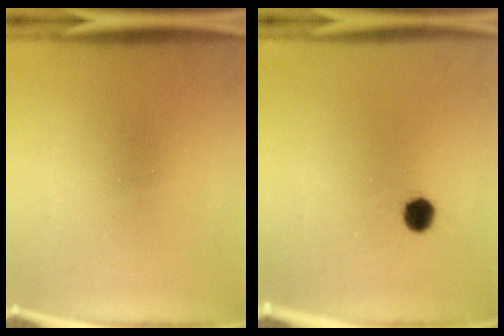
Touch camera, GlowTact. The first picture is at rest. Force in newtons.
{"total": 3.1}